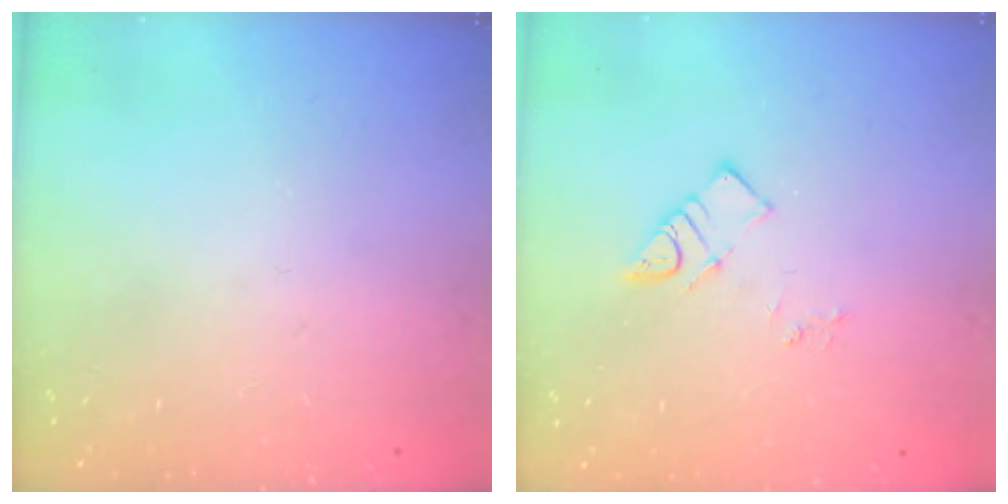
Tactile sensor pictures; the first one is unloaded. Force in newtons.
{"total": 3.4, "press": 3.4, "slide": 0.2}